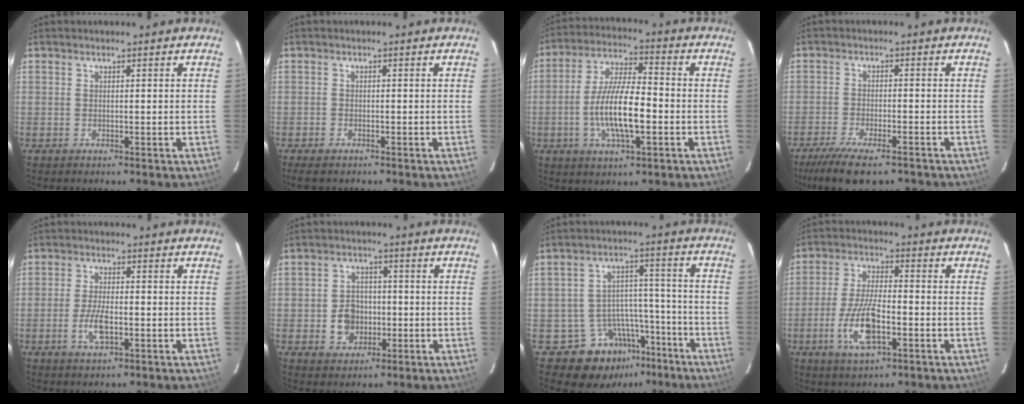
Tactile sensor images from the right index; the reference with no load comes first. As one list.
[{"total": 3.5, "force": [-2.7, 1.4, 1.6], "torque": [-0.041, -0.011, -0.049]}, {"total": 12.1, "force": [-2.9, 3.3, 11.2], "torque": [-0.220, -0.002, -0.054]}, {"total": 12.4, "force": [-9.5, 3.6, 7.0], "torque": [-0.158, -0.034, -0.161]}, {"total": 5.5, "force": [-1.9, 2.0, 4.8], "torque": [-0.102, -0.003, -0.036]}, {"total": 6.3, "force": [-1.6, 5.5, 2.6], "torque": [-0.058, 0.016, -0.020]}, {"total": 11.7, "force": [-7.6, 8.5, 2.6], "torque": [-0.044, 0.049, -0.095]}, {"total": 10.7, "force": [-3.9, 3.5, 9.3], "torque": [-0.194, -0.006, -0.073]}]